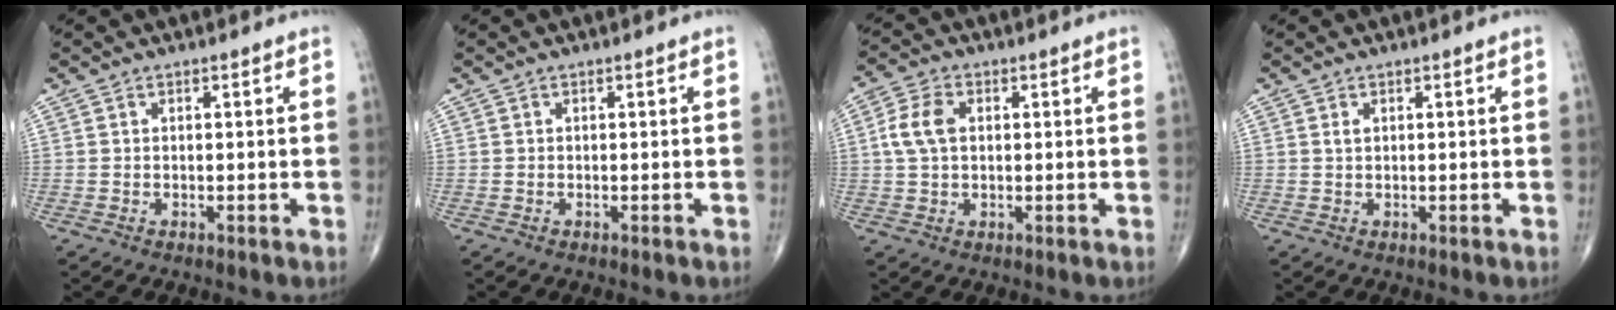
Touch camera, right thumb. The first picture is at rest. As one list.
[{"total": 0.0}, {"total": 6.1, "force": [1.0, 3.9, 4.5], "torque": [-0.096, 0.010, 0.014]}, {"total": 0.7, "force": [0.3, 0.4, 0.5], "torque": [-0.011, 0.004, 0.008]}]